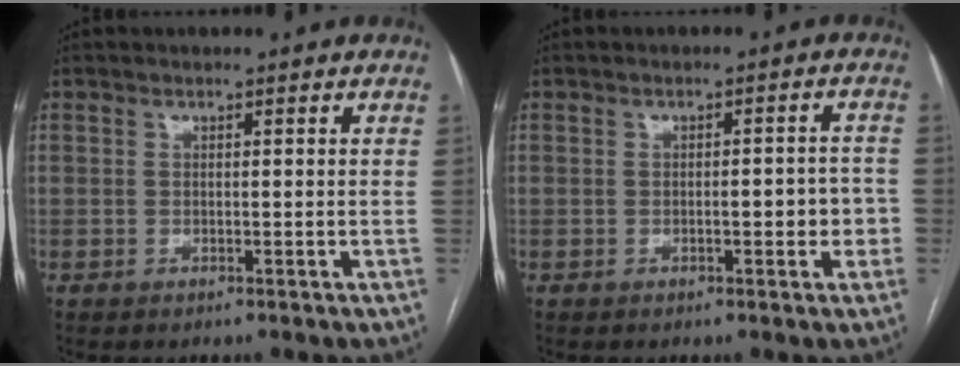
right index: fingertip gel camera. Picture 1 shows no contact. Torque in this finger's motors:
{"motor_torque": [0.63, -0.13, 0.06, 0.05]}